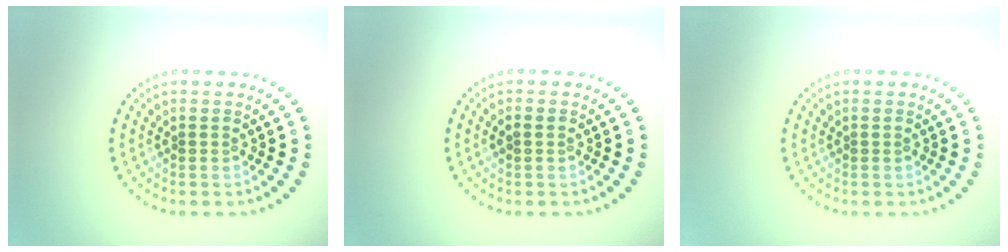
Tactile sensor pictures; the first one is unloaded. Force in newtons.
{"total": 0.8, "press": 0.8, "slide": 0.1}
{"total": 0.0}